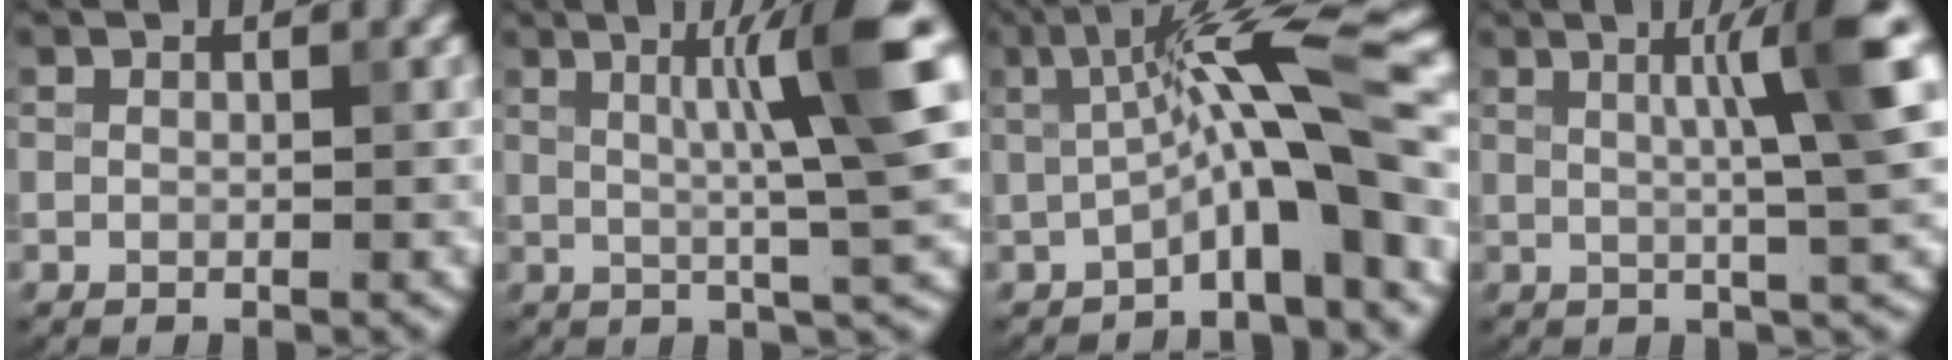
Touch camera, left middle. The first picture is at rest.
{"total": 8.1, "force": [2.1, 0.8, 7.8], "torque": [-0.108, 0.014, 0.034]}
{"total": 8.7, "force": [-0.6, 1.3, 8.6], "torque": [-0.122, 0.023, -0.016]}
{"total": 7.0, "force": [1.8, 0.8, 6.7], "torque": [-0.087, 0.017, 0.027]}